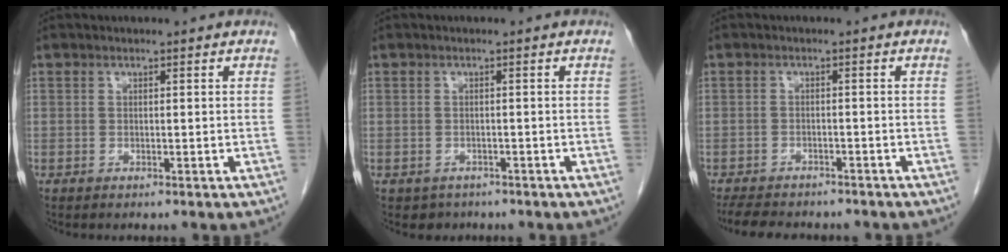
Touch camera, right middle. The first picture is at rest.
{"total": 2.1, "force": [-1.5, 1.5, 0.0], "torque": [-0.007, 0.005, -0.020]}
{"total": 9.4, "force": [-8.2, 3.0, 3.6], "torque": [-0.066, -0.005, -0.113]}